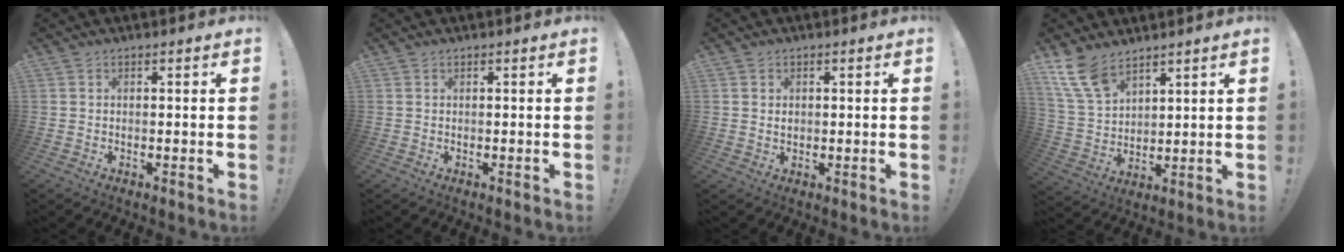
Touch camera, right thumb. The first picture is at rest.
{"total": 0.0}
{"total": 1.2, "force": [0.4, 1.1, 0.3], "torque": [0.001, 0.000, 0.005]}
{"total": 11.1, "force": [8.0, 5.5, 5.3], "torque": [-0.111, -0.041, 0.160]}